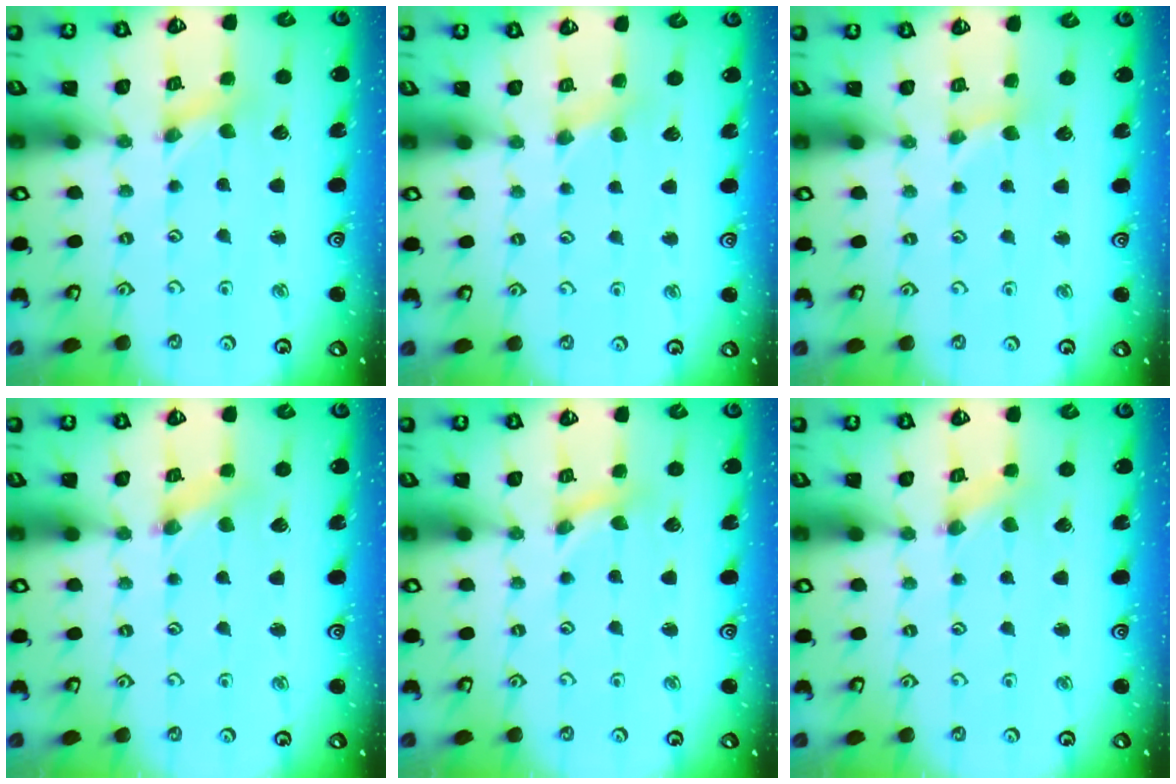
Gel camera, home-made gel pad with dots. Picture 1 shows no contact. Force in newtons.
{"total": 2.5, "press": 2.4, "slide": 0.5}
{"total": 1.7, "press": 1.7, "slide": 0.3}
{"total": 1.1, "press": 1.1, "slide": 0.2}
{"total": 0.0}
{"total": 0.0}